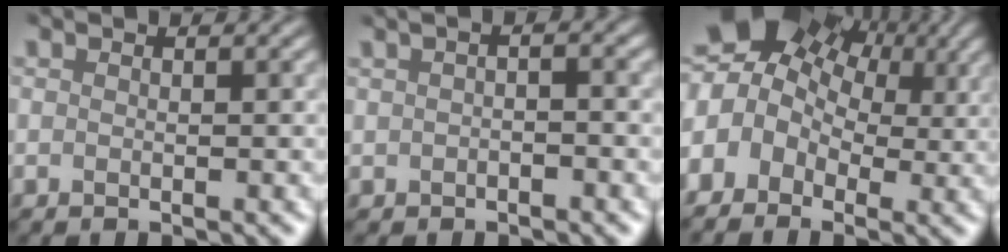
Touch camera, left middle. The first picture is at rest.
{"total": 0.0}
{"total": 9.4, "force": [2.0, 7.1, 5.9], "torque": [-0.103, 0.008, 0.038]}